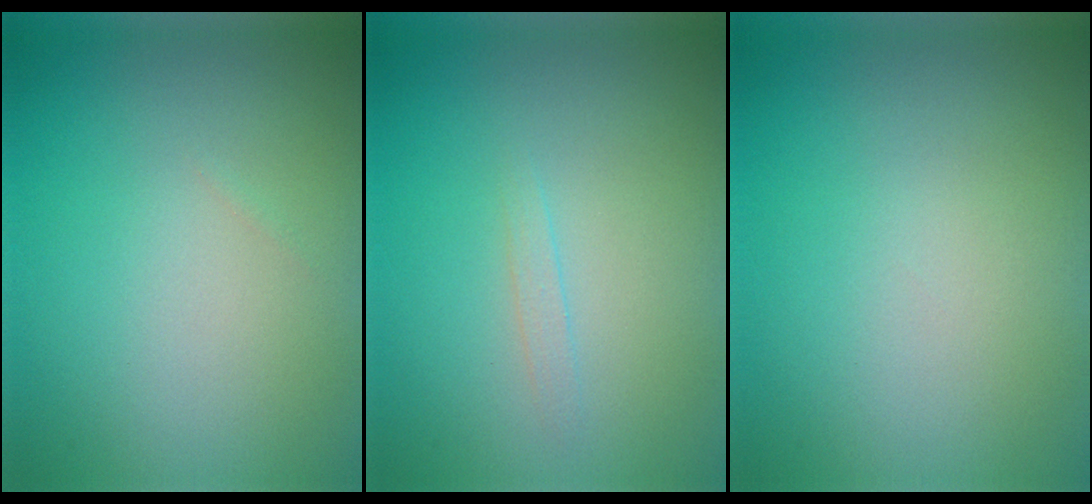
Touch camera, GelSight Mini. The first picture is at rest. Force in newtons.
{"total": 0.7, "press": 0.7, "slide": 0.1}
{"total": 0.0}